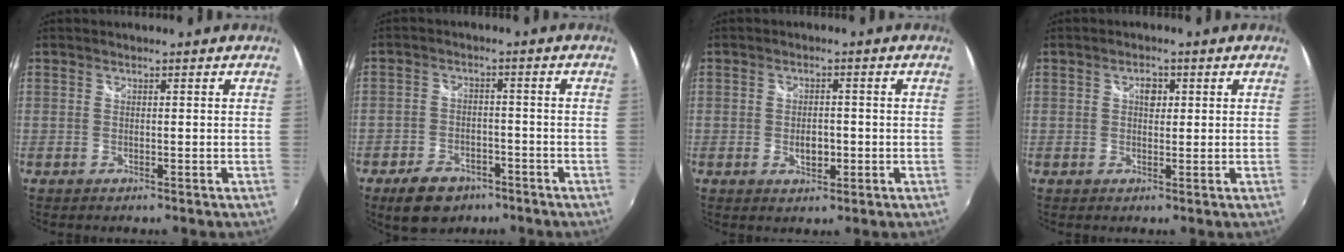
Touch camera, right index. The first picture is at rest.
{"total": 9.1, "force": [-6.2, 5.5, 3.8], "torque": [-0.104, 0.007, -0.092]}
{"total": 4.7, "force": [-1.4, 2.0, 4.1], "torque": [-0.079, -0.002, -0.023]}
{"total": 2.4, "force": [0.6, 1.7, 1.6], "torque": [-0.023, 0.006, 0.009]}